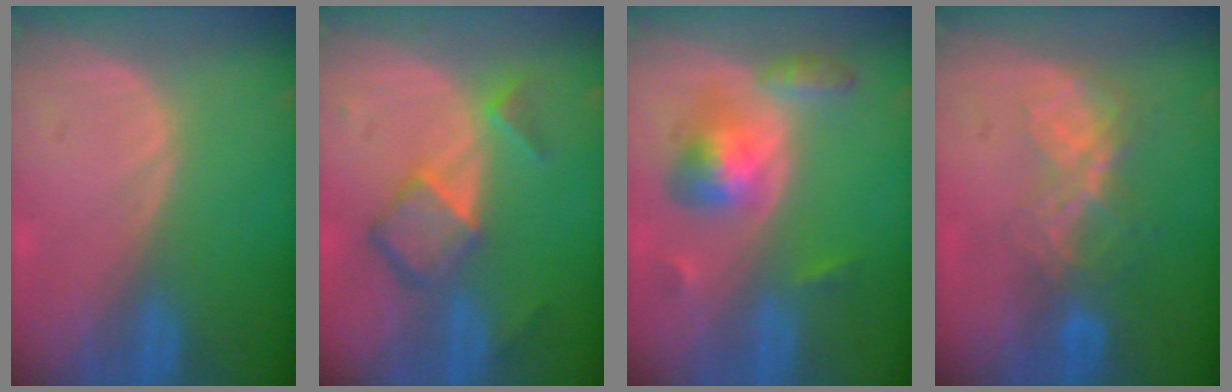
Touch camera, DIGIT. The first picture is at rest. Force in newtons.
{"total": 6.8, "press": 5.9, "slide": 3.5}
{"total": 6.1, "press": 6.1, "slide": 0.3}
{"total": 6.5, "press": 5.7, "slide": 3.2}